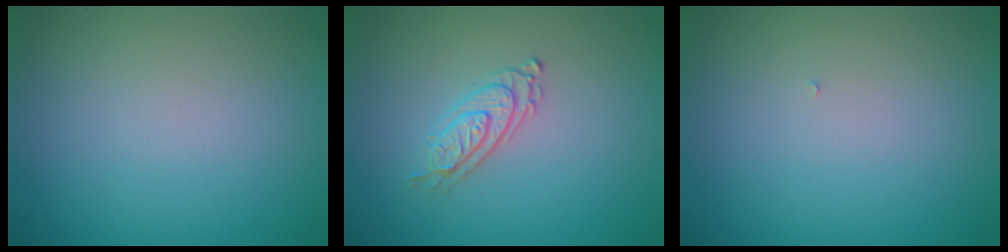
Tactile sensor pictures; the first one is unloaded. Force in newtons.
{"total": 2.4, "press": 2.0, "slide": 1.4}
{"total": 0.0}